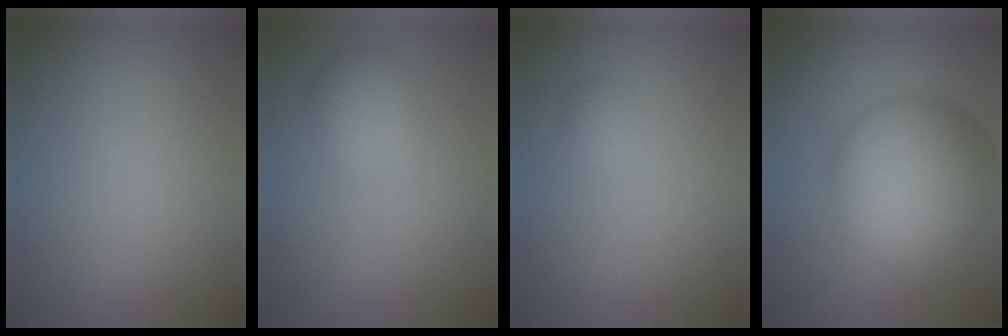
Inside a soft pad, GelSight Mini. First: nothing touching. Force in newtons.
{"total": 2.6, "press": 2.6, "slide": 0.1}
{"total": 0.9, "press": 0.9, "slide": 0.0}
{"total": 10.7, "press": 10.7, "slide": 0.3}